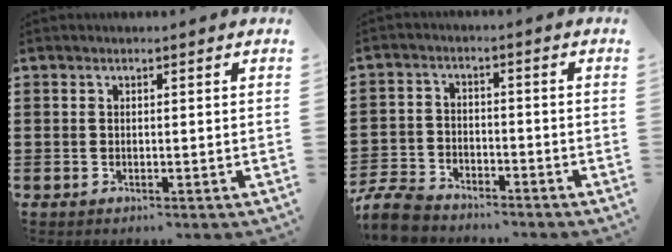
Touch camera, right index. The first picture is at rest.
{"total": 6.0, "force": [-5.5, 1.5, 1.6], "torque": [-0.056, 0.001, -0.115]}